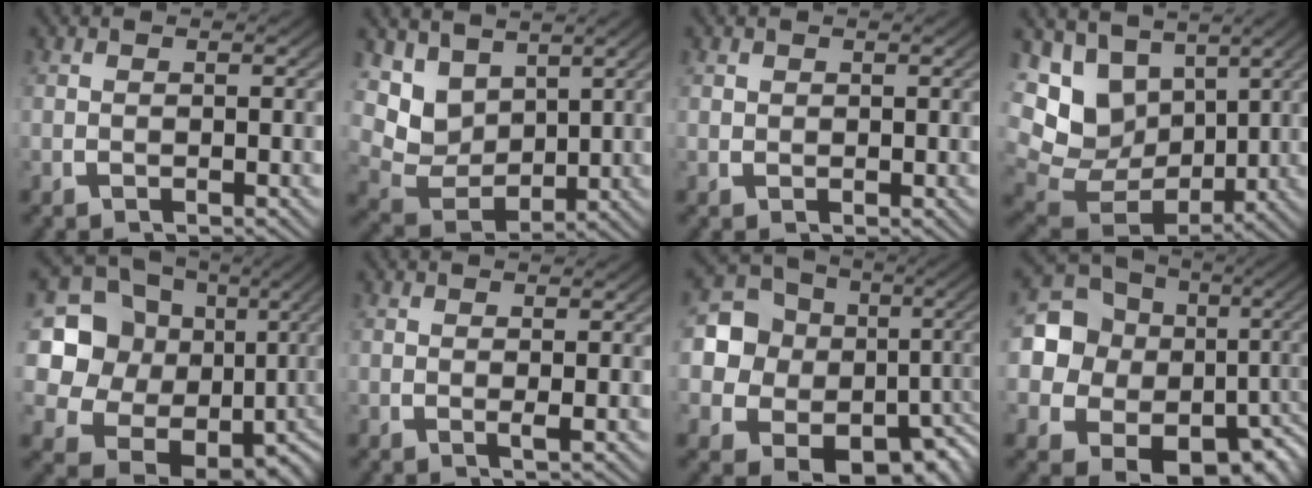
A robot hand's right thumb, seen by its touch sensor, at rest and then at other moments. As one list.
[{"total": 7.8, "force": [1.2, 6.0, 4.8], "torque": [-0.117, -0.031, 0.031]}, {"total": 0.6, "force": [0.4, 0.4, 0.1], "torque": [0.000, -0.008, 0.014]}, {"total": 13.0, "force": [0.3, 10.2, 8.0], "torque": [-0.183, -0.055, 0.022]}, {"total": 17.1, "force": [0.2, 13.8, 10.1], "torque": [-0.197, -0.039, 0.011]}, {"total": 0.7, "force": [0.2, -0.1, 0.7], "torque": [-0.008, 0.000, 0.004]}, {"total": 15.0, "force": [-2.3, 12.3, 8.2], "torque": [-0.188, -0.070, -0.020]}, {"total": 16.8, "force": [-1.8, 13.9, 9.2], "torque": [-0.211, -0.069, -0.015]}]